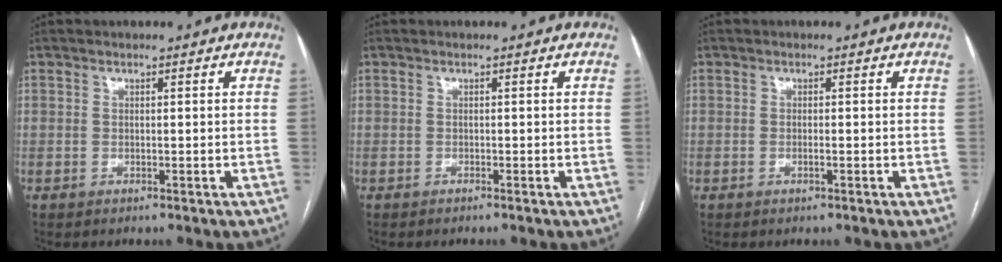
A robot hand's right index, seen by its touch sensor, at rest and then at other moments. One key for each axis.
{"total": 0.0}
{"total": 0.7, "fx": -0.3, "fy": -0.1, "fz": 0.6, "tx": -0.015, "ty": -0.001, "tz": -0.005}